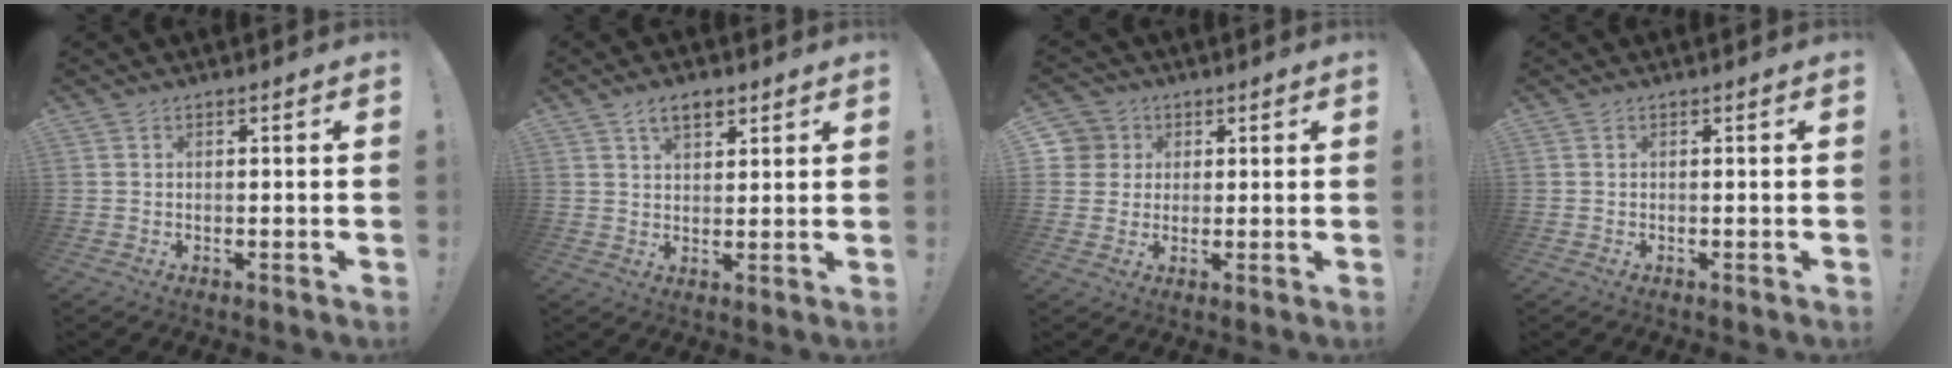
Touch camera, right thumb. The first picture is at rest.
{"total": 5.6, "force": [3.3, 3.1, 3.4], "torque": [-0.051, -0.006, 0.058]}
{"total": 5.5, "force": [1.5, 5.3, 0.7], "torque": [-0.012, -0.006, 0.030]}
{"total": 0.0}